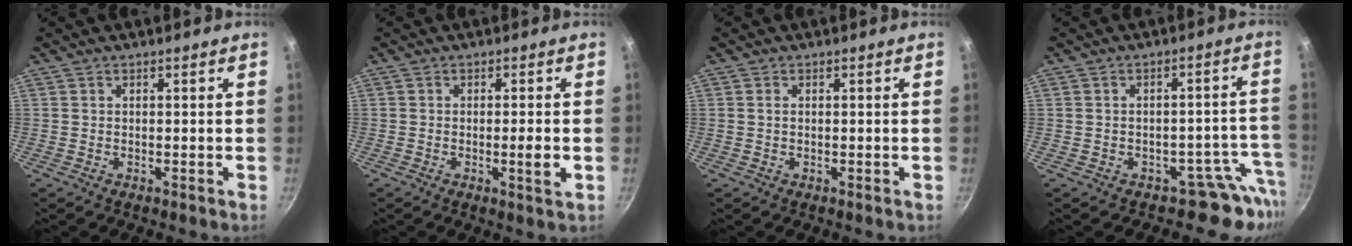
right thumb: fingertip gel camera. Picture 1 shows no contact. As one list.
[{"total": 3.3, "force": [-0.7, 0.3, 3.2], "torque": [-0.051, 0.003, -0.009]}, {"total": 0.7, "force": [0.1, 0.4, 0.5], "torque": [-0.010, 0.002, 0.001]}, {"total": 6.5, "force": [-4.4, 4.6, 1.5], "torque": [0.061, 0.060, -0.054]}]